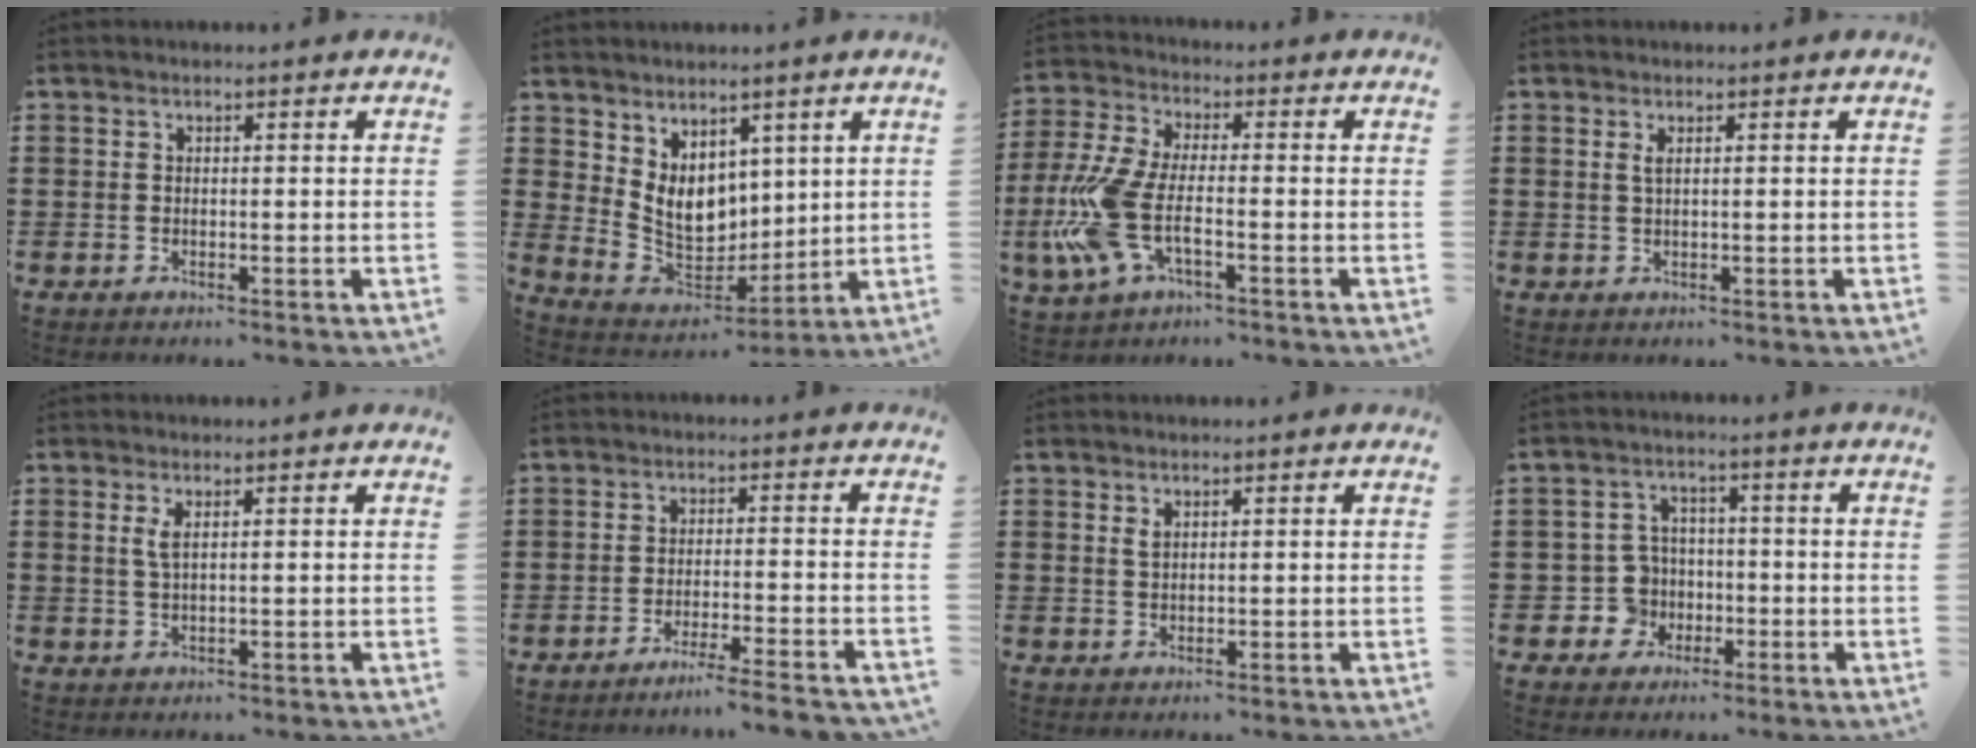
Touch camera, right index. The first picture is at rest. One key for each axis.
{"total": 7.9, "fx": 3.1, "fy": 6.2, "fz": 3.8, "tx": -0.086, "ty": -0.015, "tz": 0.065}
{"total": 10.1, "fx": -2.8, "fy": 4.7, "fz": 8.4, "tx": -0.212, "ty": -0.011, "tz": -0.054}
{"total": 1.1, "fx": 0.4, "fy": 0.2, "fz": 1.0, "tx": -0.020, "ty": 0.003, "tz": 0.006}
{"total": 1.9, "fx": 0.7, "fy": 0.5, "fz": 1.7, "tx": -0.036, "ty": 0.003, "tz": 0.012}
{"total": 3.9, "fx": -3.5, "fy": -0.7, "fz": 1.7, "tx": -0.027, "ty": -0.010, "tz": -0.067}
{"total": 1.2, "fx": 0.6, "fy": 0.6, "fz": 0.8, "tx": -0.019, "ty": 0.003, "tz": 0.011}
{"total": 5.5, "fx": -1.4, "fy": 5.0, "fz": 1.7, "tx": -0.061, "ty": 0.009, "tz": -0.028}